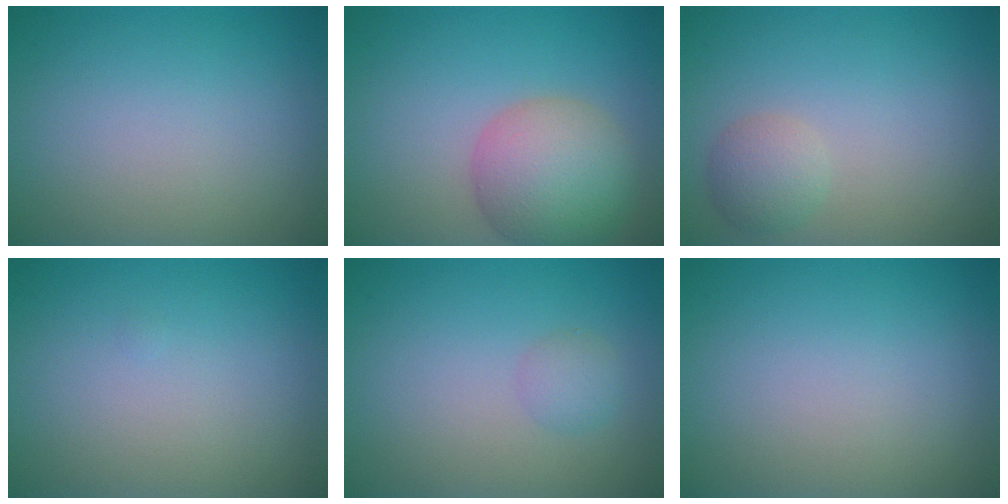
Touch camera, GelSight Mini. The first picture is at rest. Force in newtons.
{"total": 6.8, "press": 6.8, "slide": 0.2}
{"total": 2.3, "press": 2.3, "slide": 0.2}
{"total": 0.0}
{"total": 1.4, "press": 1.4, "slide": 0.0}
{"total": 0.0}